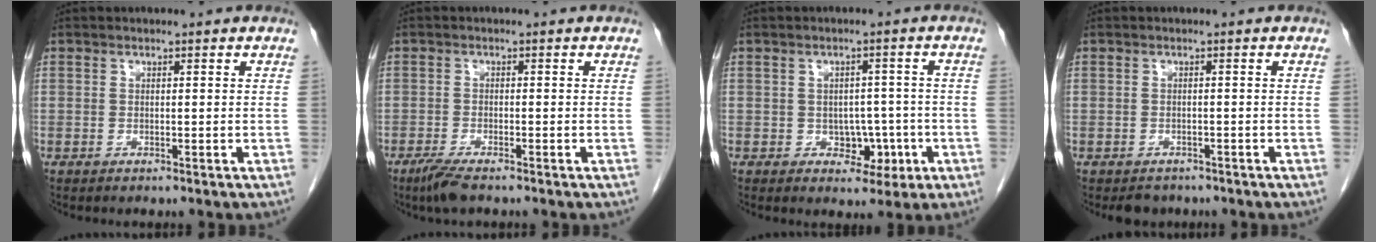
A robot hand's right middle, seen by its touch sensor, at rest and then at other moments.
{"total": 3.5, "force": [-2.6, 0.5, 2.3], "torque": [-0.052, -0.009, -0.050]}
{"total": 4.5, "force": [-1.4, 3.3, 2.7], "torque": [-0.024, 0.013, -0.007]}
{"total": 2.7, "force": [-2.2, 1.5, 0.3], "torque": [-0.009, 0.002, -0.030]}